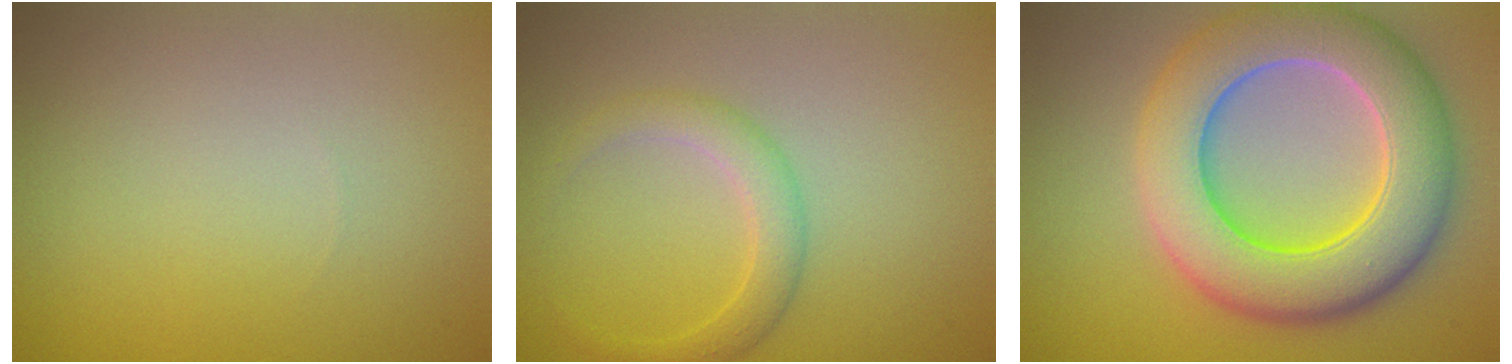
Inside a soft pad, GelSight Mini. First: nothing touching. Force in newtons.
{"total": 2.5, "press": 2.5, "slide": 0.0}
{"total": 10.6, "press": 10.6, "slide": 0.6}